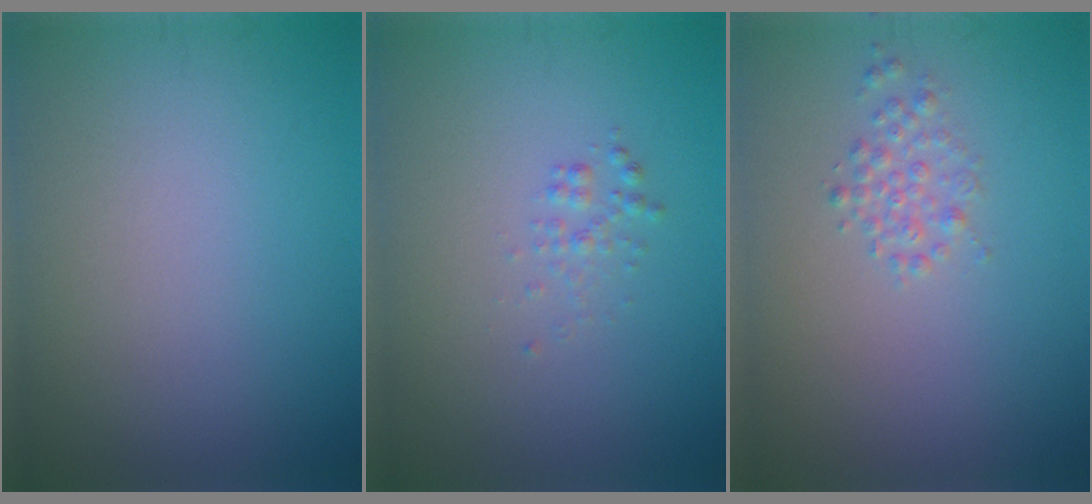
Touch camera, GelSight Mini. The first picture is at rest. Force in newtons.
{"total": 1.0, "press": 1.0, "slide": 0.0}
{"total": 1.5, "press": 1.5, "slide": 0.1}